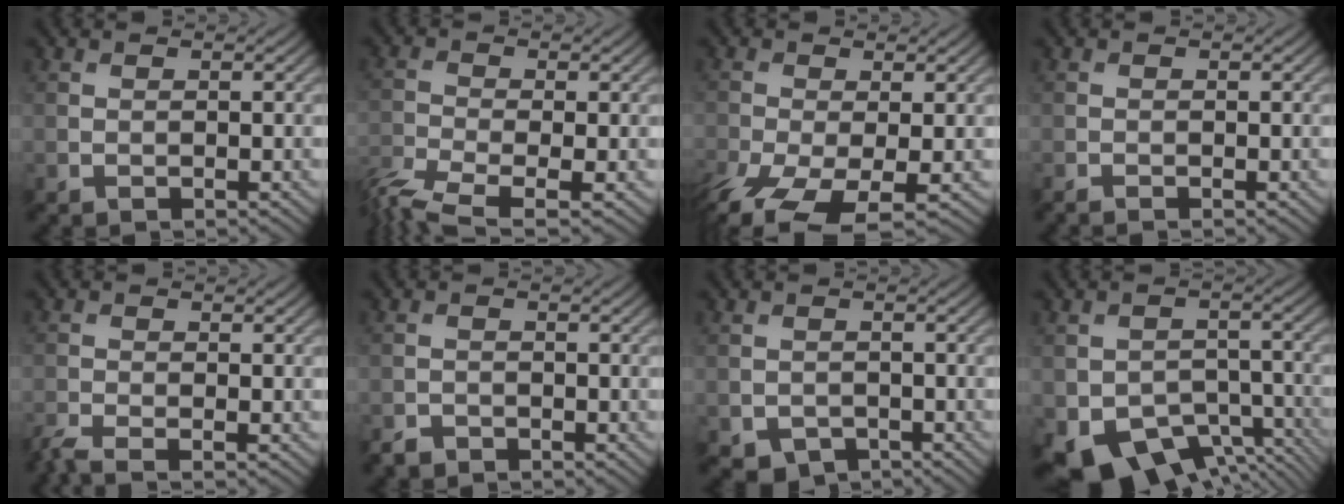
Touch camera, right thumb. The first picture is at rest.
{"total": 6.9, "force": [-4.9, 1.8, 4.6], "torque": [-0.103, -0.024, -0.098]}
{"total": 8.0, "force": [-4.1, 3.3, 6.0], "torque": [-0.140, -0.029, -0.073]}
{"total": 0.7, "force": [-0.6, 0.0, 0.2], "torque": [-0.004, -0.002, -0.014]}
{"total": 2.4, "force": [-1.9, 0.3, 1.5], "torque": [-0.036, -0.009, -0.049]}
{"total": 1.5, "force": [-1.3, 0.6, 0.2], "torque": [-0.004, -0.001, -0.028]}
{"total": 2.3, "force": [-1.5, 1.6, 0.8], "torque": [-0.015, -0.010, -0.027]}
{"total": 10.1, "force": [-5.8, 6.2, 5.4], "torque": [-0.099, -0.033, -0.089]}